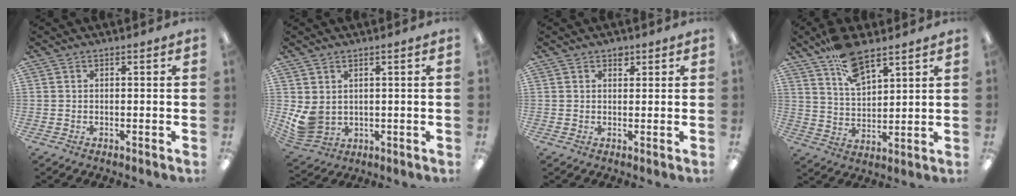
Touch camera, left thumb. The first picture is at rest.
{"total": 5.8, "force": [1.5, 4.6, 3.1], "torque": [-0.071, -0.016, 0.032]}
{"total": 1.9, "force": [1.3, 1.2, 0.7], "torque": [0.002, -0.004, 0.020]}
{"total": 11.2, "force": [8.2, 4.4, 6.1], "torque": [-0.107, -0.038, 0.149]}